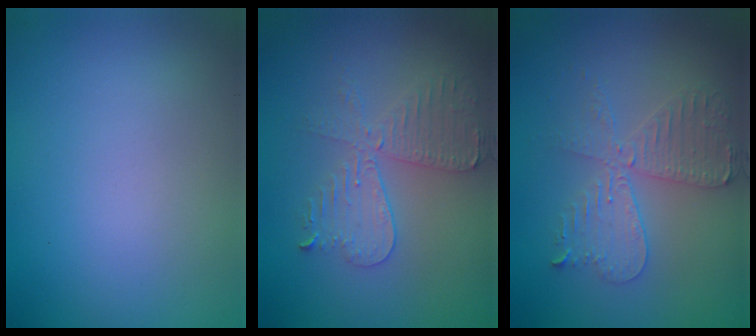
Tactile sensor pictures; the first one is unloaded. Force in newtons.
{"total": 4.3, "press": 3.8, "slide": 2.2}
{"total": 4.4, "press": 3.8, "slide": 2.1}